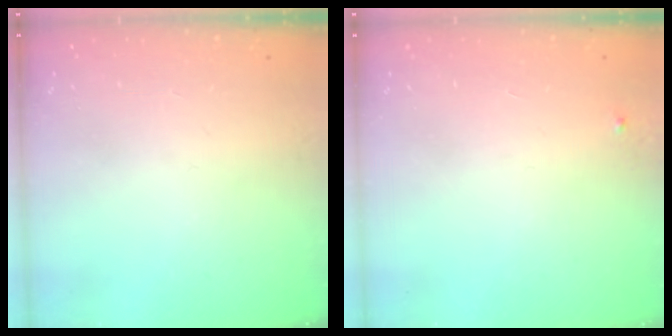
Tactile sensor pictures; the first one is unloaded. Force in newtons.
{"total": 2.7, "press": 2.7, "slide": 0.2}